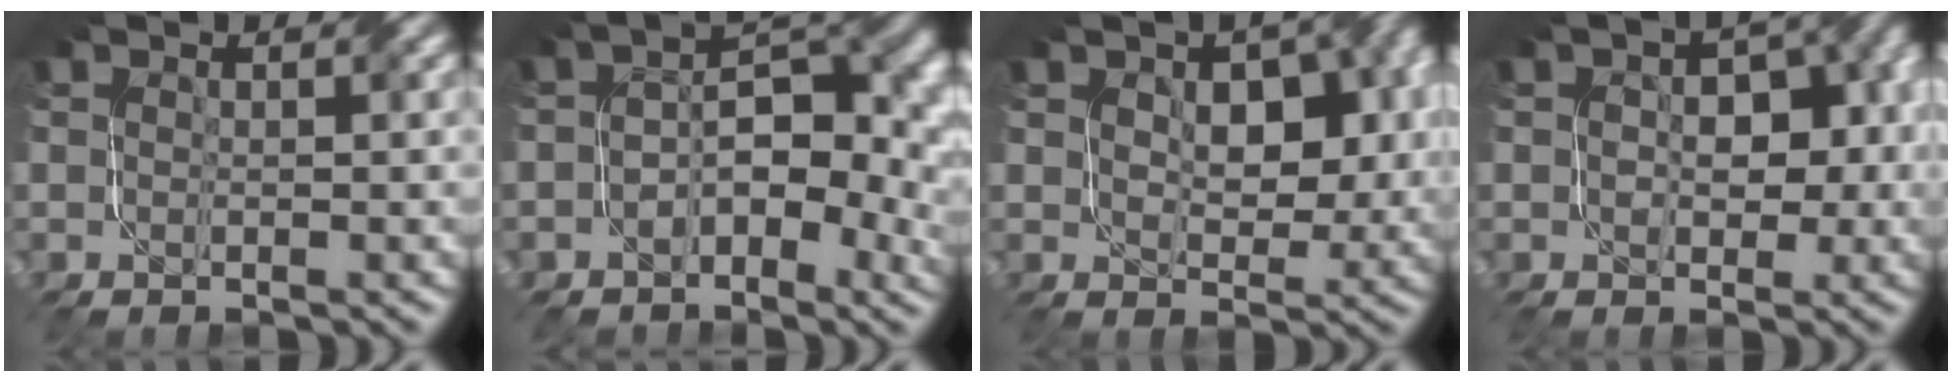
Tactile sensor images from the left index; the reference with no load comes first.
{"total": 7.4, "force": [-1.2, 4.1, 6.0], "torque": [-0.077, 0.010, -0.026]}
{"total": 6.1, "force": [1.2, 3.7, 4.7], "torque": [-0.075, -0.007, 0.027]}
{"total": 5.3, "force": [-0.7, 3.5, 3.9], "torque": [-0.038, 0.014, -0.003]}